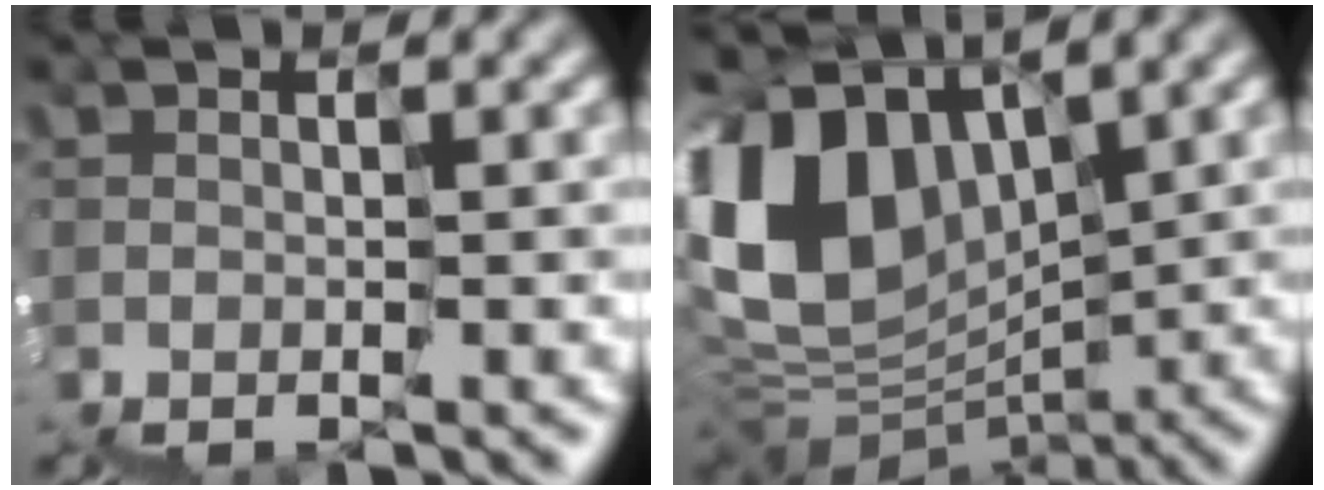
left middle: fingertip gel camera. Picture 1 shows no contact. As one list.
[{"total": 9.1, "force": [3.8, 6.4, 5.1], "torque": [-0.134, 0.030, 0.061]}]